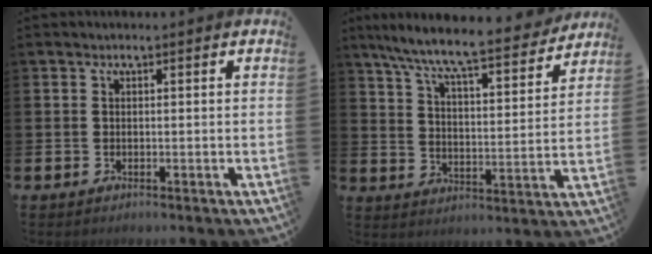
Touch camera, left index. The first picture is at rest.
{"total": 9.2, "force": [8.3, 0.9, 3.9], "torque": [-0.101, -0.057, 0.138]}